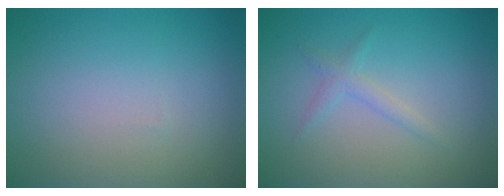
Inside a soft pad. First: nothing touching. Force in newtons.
{"total": 1.3, "press": 1.3, "slide": 0.1}